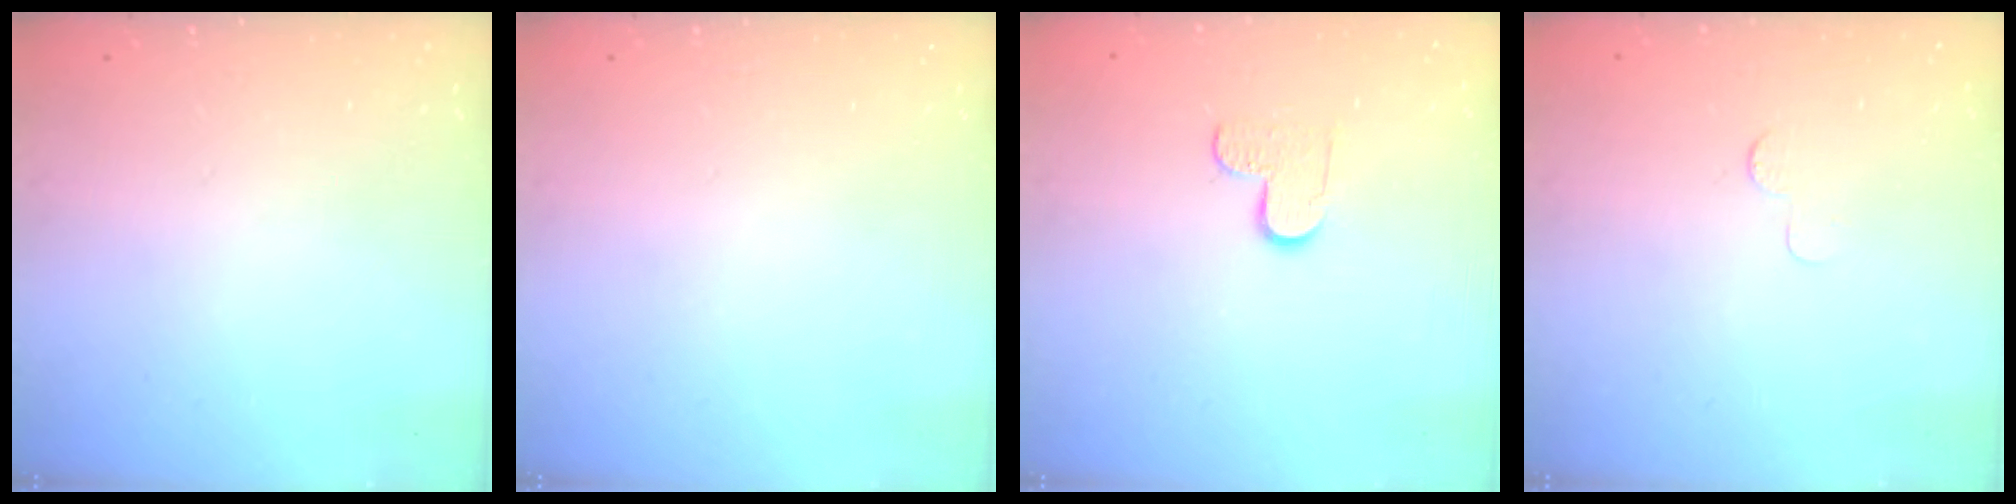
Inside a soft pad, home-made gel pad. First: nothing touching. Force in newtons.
{"total": 0.0}
{"total": 5.5, "press": 5.5, "slide": 0.5}
{"total": 2.5, "press": 2.5, "slide": 0.2}